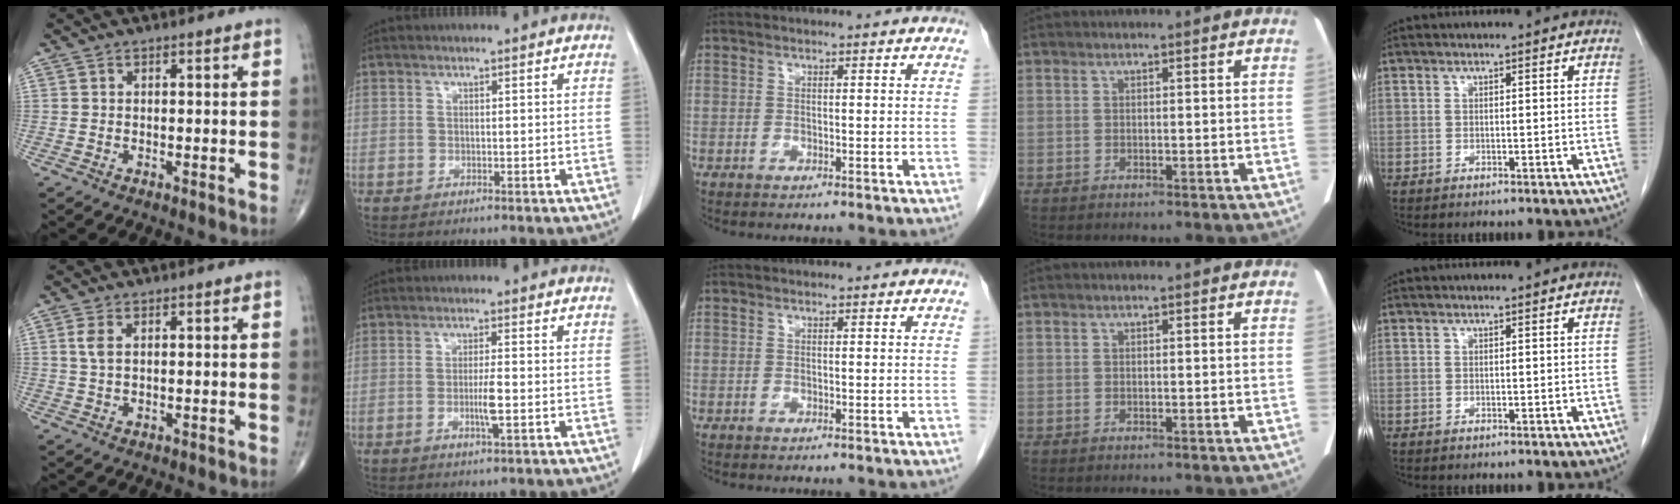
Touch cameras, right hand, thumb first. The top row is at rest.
{"thumb": {"total": 2.8, "force": [0.9, 1.4, 2.2], "torque": [-0.051, 0.004, 0.021]}, "index": {"total": 3.2, "force": [-1.0, -0.1, 3.0], "torque": [-0.059, -0.004, -0.018]}}